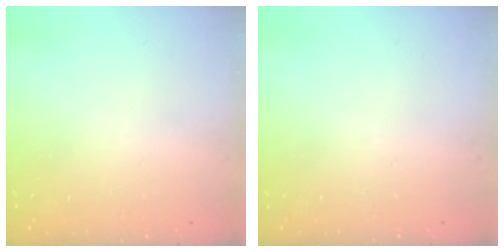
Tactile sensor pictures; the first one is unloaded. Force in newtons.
{"total": 0.0}